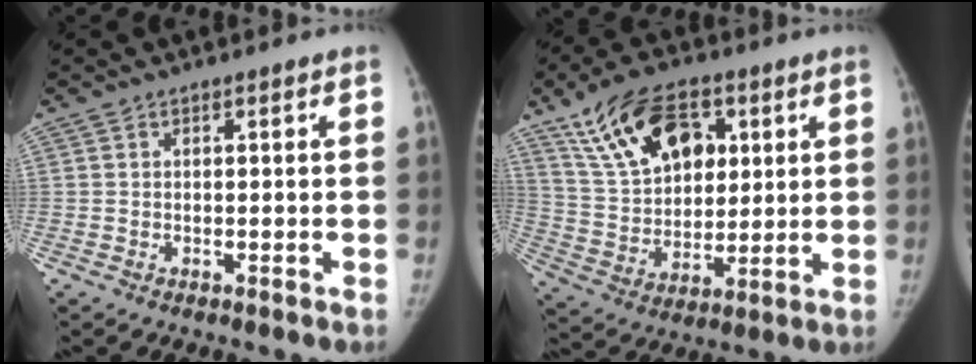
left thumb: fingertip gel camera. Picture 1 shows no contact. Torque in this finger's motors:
{"motor_torque": [1.46, 1.45, 1.43, -1.17, 0.12]}